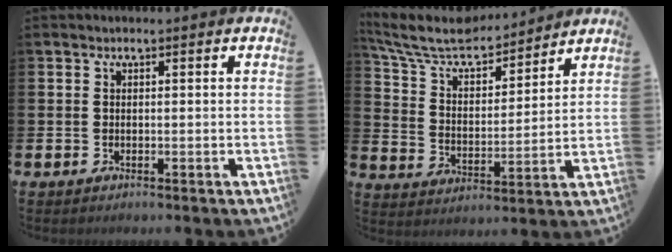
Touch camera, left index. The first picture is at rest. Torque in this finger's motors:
{"motor_torque": [1.08, -1.06, 0.19, 0.10]}